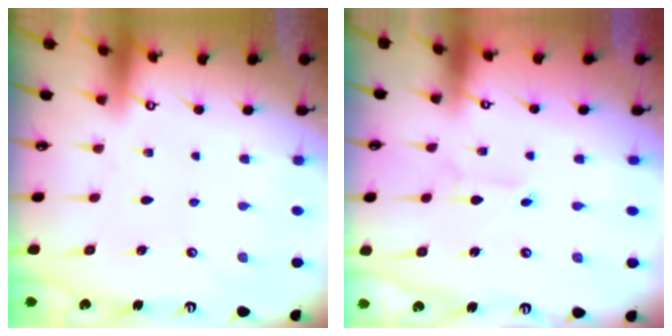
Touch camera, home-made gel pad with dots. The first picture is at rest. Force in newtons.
{"total": 2.5, "press": 2.4, "slide": 0.2}